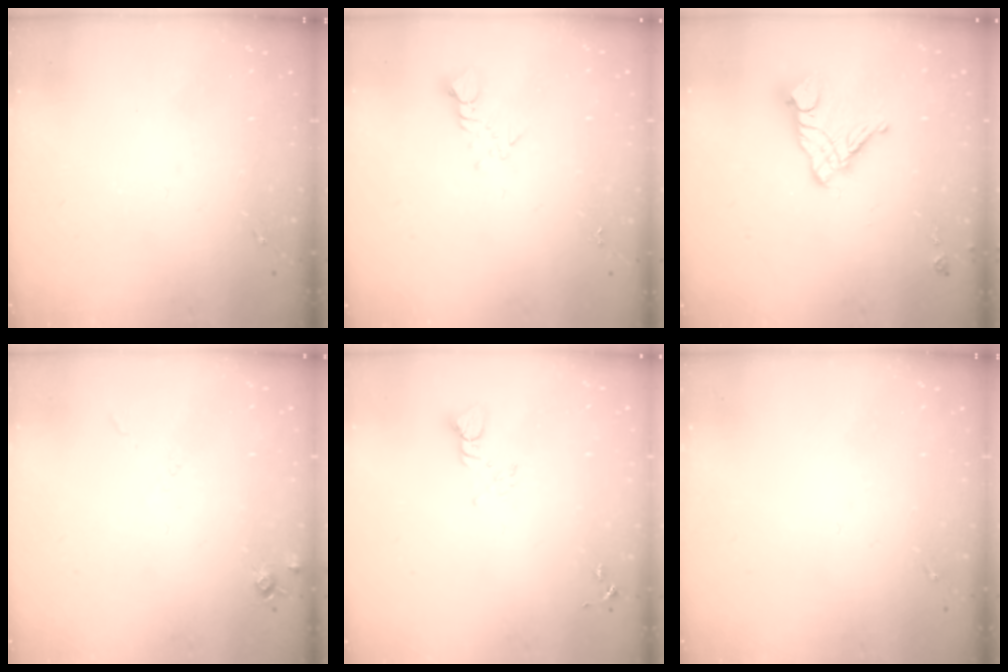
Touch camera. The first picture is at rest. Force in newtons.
{"total": 3.2, "press": 3.2, "slide": 0.2}
{"total": 13.5, "press": 13.4, "slide": 1.3}
{"total": 5.4, "press": 5.4, "slide": 0.6}
{"total": 3.9, "press": 3.9, "slide": 0.4}
{"total": 0.0}